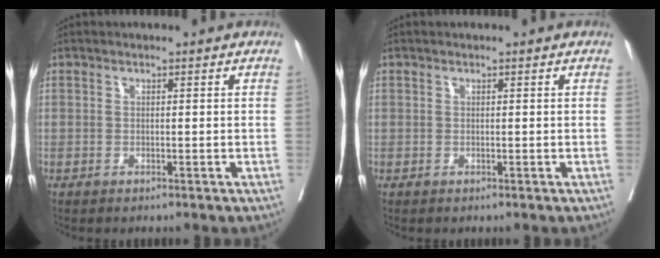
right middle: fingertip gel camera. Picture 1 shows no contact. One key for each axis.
{"total": 0.0}